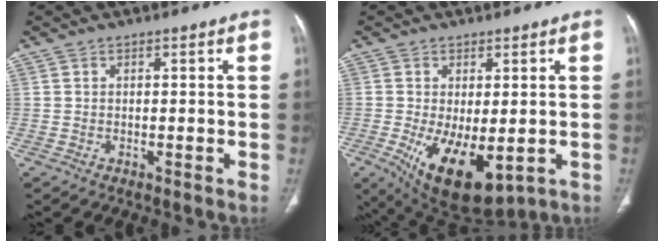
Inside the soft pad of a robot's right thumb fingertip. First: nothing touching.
{"total": 12.8, "force": [-3.5, 6.0, 10.8], "torque": [-0.180, -0.023, -0.031]}